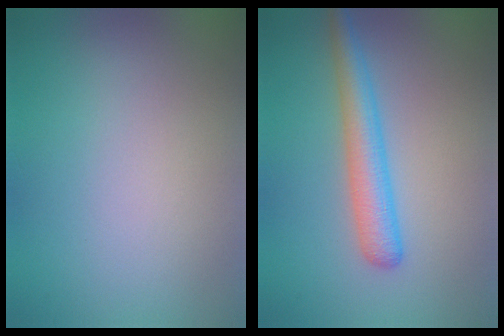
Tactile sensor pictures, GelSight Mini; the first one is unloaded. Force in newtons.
{"total": 3.5, "press": 3.5, "slide": 0.1}